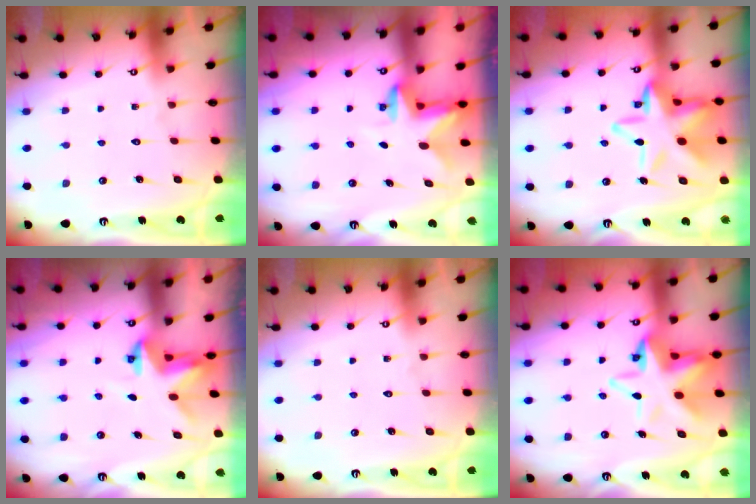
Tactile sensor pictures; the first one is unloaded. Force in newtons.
{"total": 2.8, "press": 2.7, "slide": 0.5}
{"total": 17.1, "press": 17.0, "slide": 2.2}
{"total": 3.0, "press": 3.0, "slide": 0.0}
{"total": 0.0}
{"total": 11.1, "press": 10.9, "slide": 1.9}